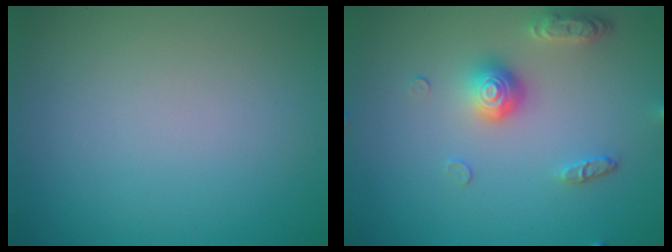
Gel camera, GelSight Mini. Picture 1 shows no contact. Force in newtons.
{"total": 3.8, "press": 3.0, "slide": 2.3}